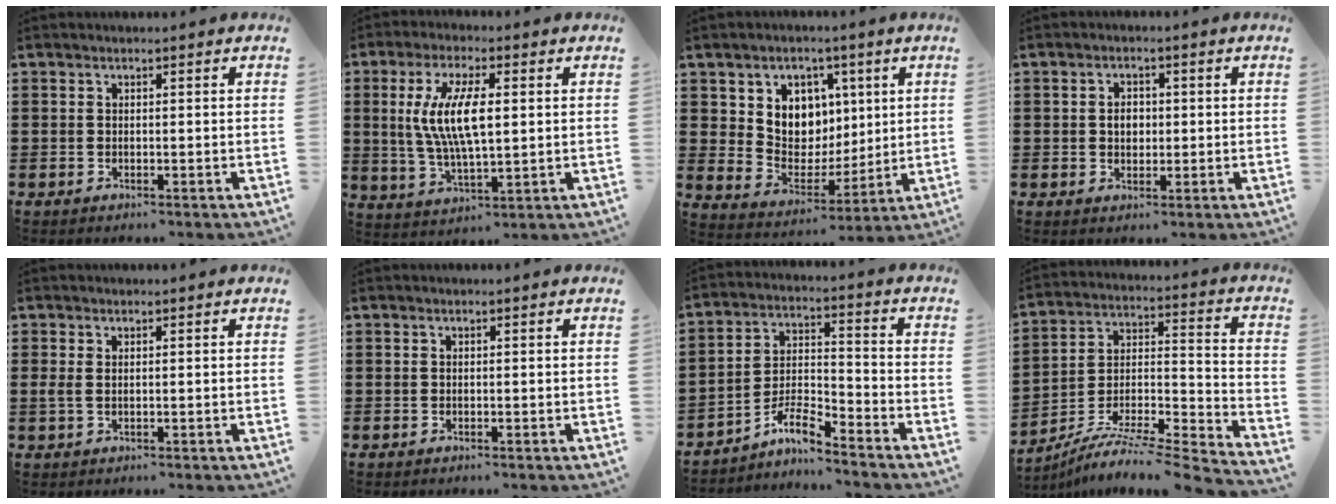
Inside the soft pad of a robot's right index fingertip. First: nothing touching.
{"total": 10.0, "force": [1.5, 3.4, 9.3], "torque": [-0.199, 0.002, 0.020]}
{"total": 7.3, "force": [3.1, 6.5, 1.2], "torque": [-0.045, -0.034, 0.056]}
{"total": 2.5, "force": [0.1, 1.8, 1.8], "torque": [-0.030, 0.003, -0.002]}
{"total": 1.1, "force": [0.4, 0.5, 0.9], "torque": [-0.021, 0.003, 0.007]}
{"total": 0.0}
{"total": 6.3, "force": [-5.6, 0.9, 2.8], "torque": [-0.069, -0.004, -0.112]}
{"total": 7.2, "force": [-6.4, 0.2, 3.3], "torque": [-0.049, -0.002, -0.129]}